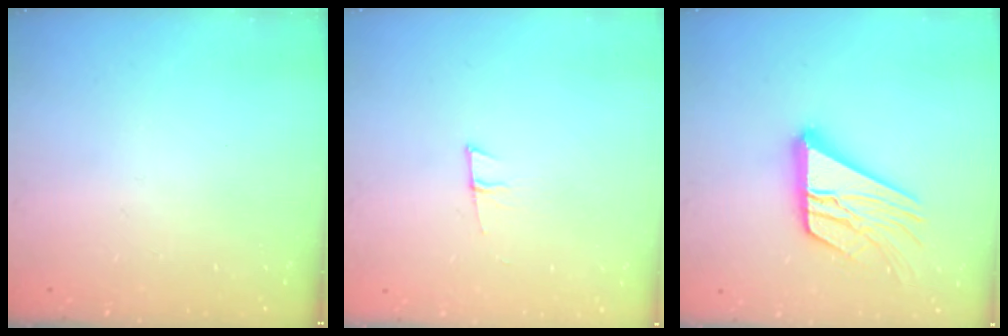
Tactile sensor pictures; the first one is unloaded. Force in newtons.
{"total": 5.6, "press": 5.0, "slide": 2.6}
{"total": 17.5, "press": 17.4, "slide": 1.7}